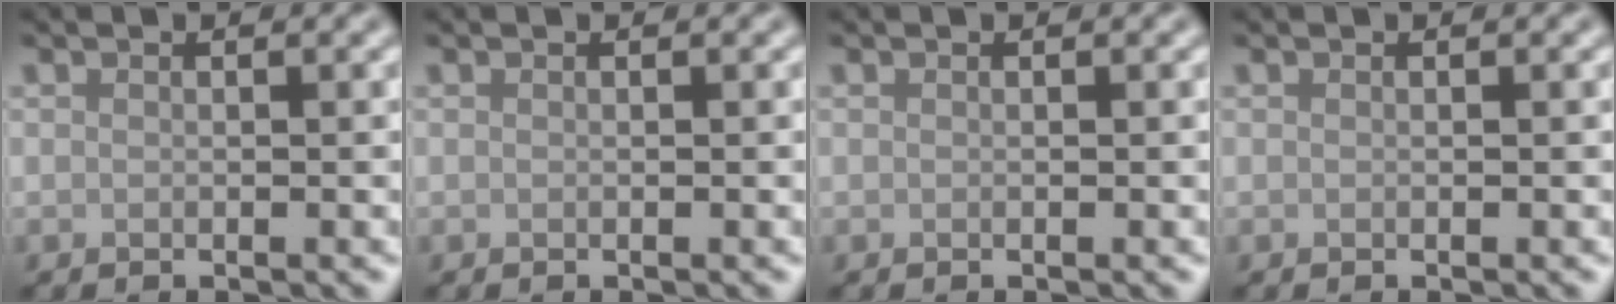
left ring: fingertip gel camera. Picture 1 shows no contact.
{"total": 0.0}
{"total": 0.0}
{"total": 0.0}